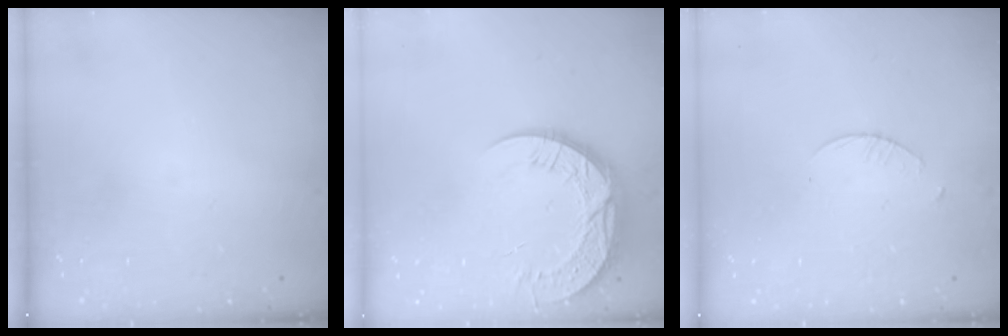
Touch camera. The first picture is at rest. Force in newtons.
{"total": 13.2, "press": 13.2, "slide": 1.0}
{"total": 1.5, "press": 1.5, "slide": 0.2}